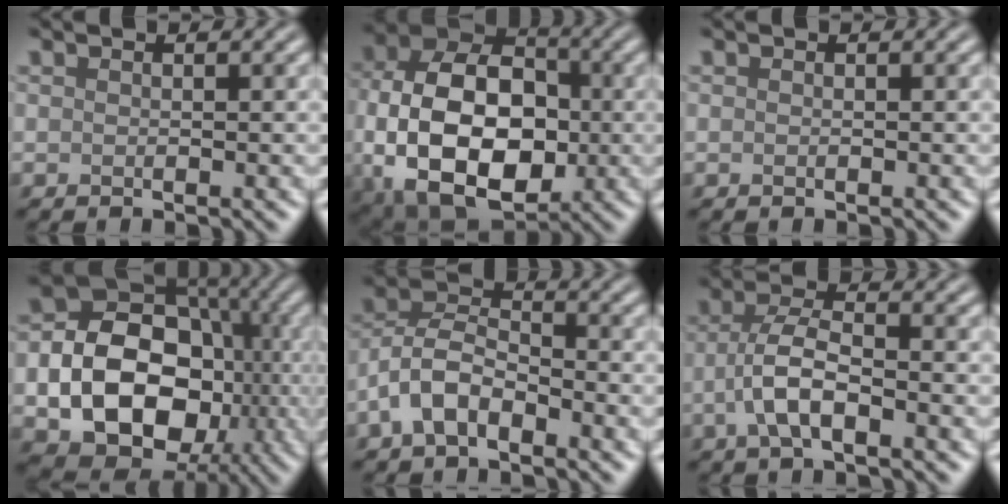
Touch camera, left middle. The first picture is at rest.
{"total": 15.1, "force": [-2.3, 10.1, 11.0], "torque": [-0.204, -0.013, -0.040]}
{"total": 0.0}
{"total": 13.9, "force": [-2.7, 10.4, 8.9], "torque": [-0.122, -0.010, -0.055]}
{"total": 4.9, "force": [-2.5, 2.6, 3.2], "torque": [-0.061, 0.012, -0.057]}
{"total": 4.3, "force": [-1.5, 1.6, 3.7], "torque": [-0.077, 0.007, -0.036]}